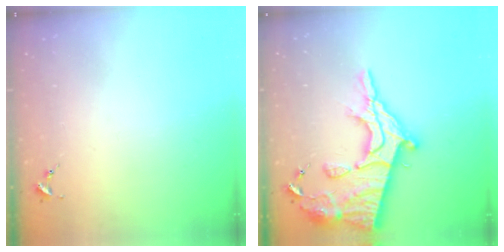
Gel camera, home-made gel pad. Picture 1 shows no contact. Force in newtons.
{"total": 24.8, "press": 24.7, "slide": 2.4}